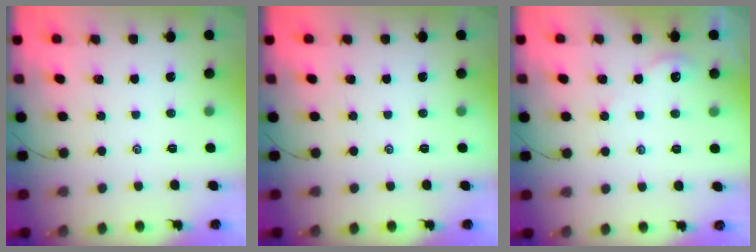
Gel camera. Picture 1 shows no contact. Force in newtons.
{"total": 0.0}
{"total": 2.8, "press": 2.7, "slide": 0.4}